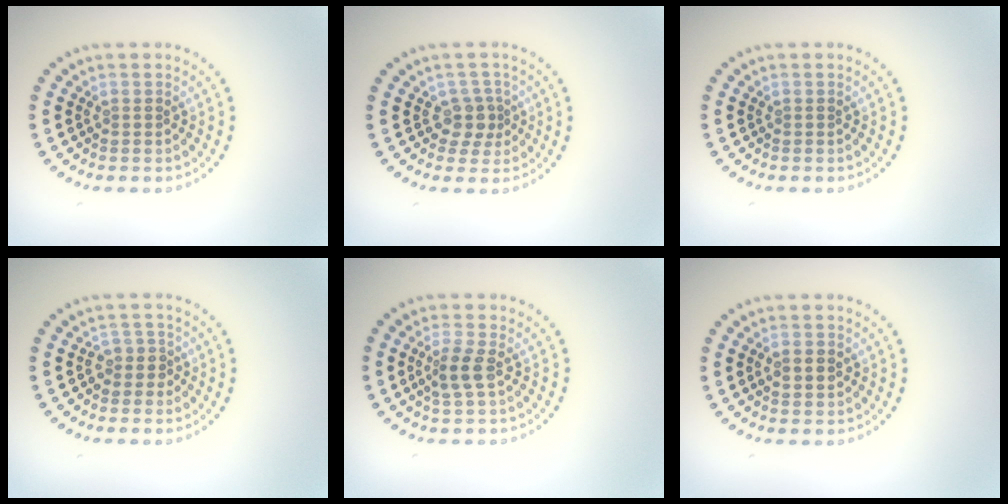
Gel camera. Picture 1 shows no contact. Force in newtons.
{"total": 2.1, "press": 1.7, "slide": 1.2}
{"total": 0.0}
{"total": 1.7, "press": 1.4, "slide": 1.1}
{"total": 2.1, "press": 1.9, "slide": 0.7}
{"total": 2.1, "press": 2.1, "slide": 0.0}